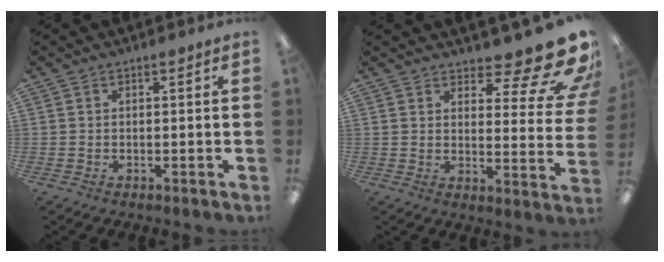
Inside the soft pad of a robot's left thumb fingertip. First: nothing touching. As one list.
[{"total": 13.8, "force": [10.5, 3.7, 8.1], "torque": [-0.096, -0.087, 0.176]}]